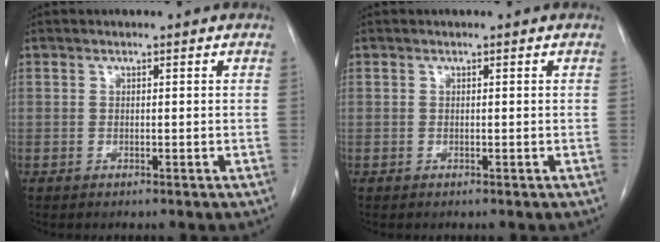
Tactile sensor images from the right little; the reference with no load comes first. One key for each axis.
{"total": 0.0}